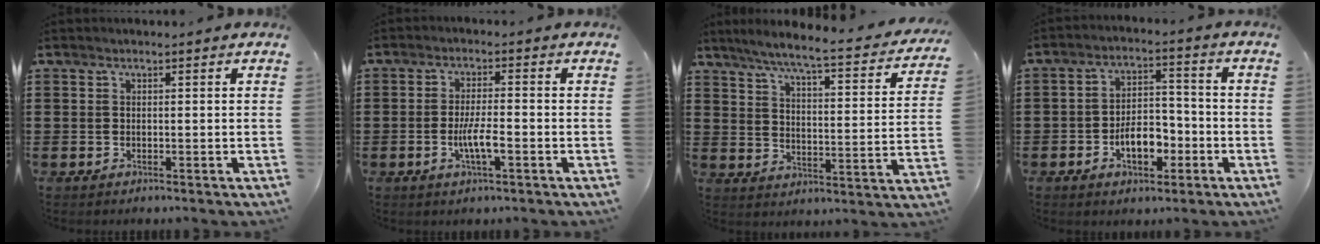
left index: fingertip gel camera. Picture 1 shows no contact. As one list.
[{"total": 4.7, "force": [-1.3, 0.9, 4.4], "torque": [-0.087, -0.003, -0.027]}, {"total": 5.8, "force": [4.9, -0.4, 3.1], "torque": [-0.082, -0.040, 0.075]}, {"total": 6.9, "force": [-2.8, 3.8, 5.1], "torque": [-0.084, 0.009, -0.052]}]